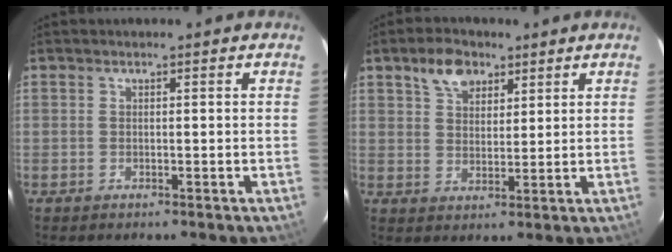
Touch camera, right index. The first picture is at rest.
{"total": 6.2, "force": [4.1, 3.5, 3.0], "torque": [-0.048, 0.013, 0.072]}